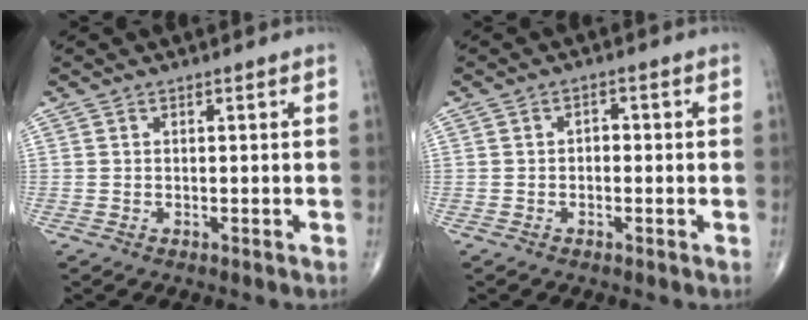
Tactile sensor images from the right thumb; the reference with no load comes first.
{"total": 1.6, "force": [-0.2, 1.1, 1.2], "torque": [-0.005, 0.006, -0.010]}